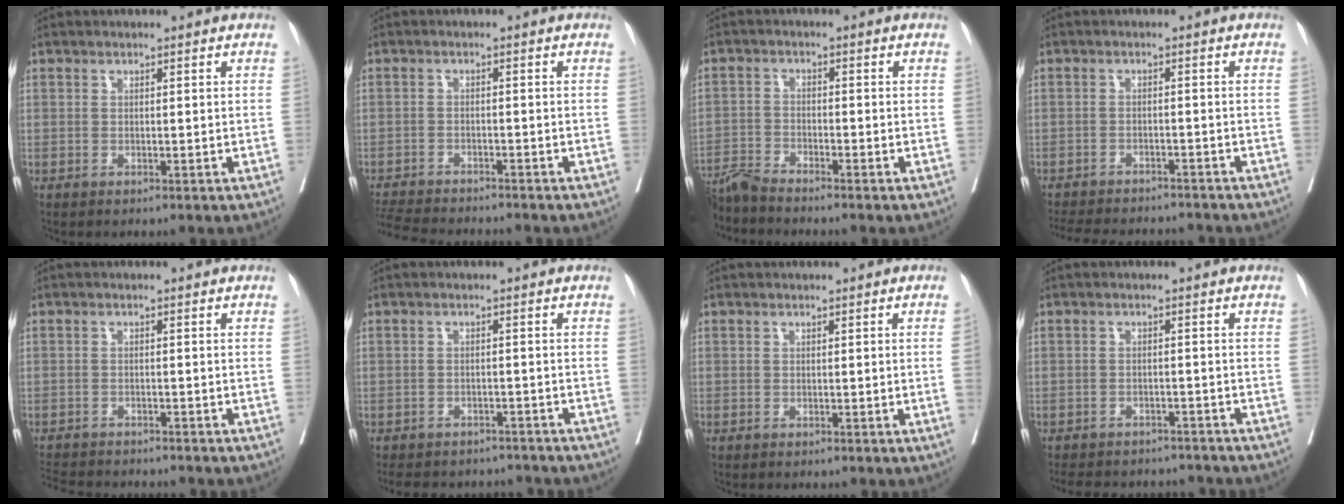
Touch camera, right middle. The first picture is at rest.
{"total": 9.8, "force": [-9.2, 1.0, 3.3], "torque": [-0.051, -0.010, -0.141]}
{"total": 4.8, "force": [-4.6, -0.5, 1.0], "torque": [-0.013, -0.020, -0.091]}
{"total": 14.4, "force": [-13.1, 3.3, 4.8], "torque": [-0.104, -0.007, -0.175]}
{"total": 8.6, "force": [-8.0, 1.6, 2.7], "torque": [-0.045, -0.007, -0.118]}
{"total": 10.9, "force": [-9.8, 3.9, 2.4], "torque": [-0.044, 0.011, -0.118]}
{"total": 1.2, "force": [-0.1, -0.6, 1.0], "torque": [-0.012, -0.002, -0.001]}
{"total": 12.4, "force": [-11.2, 4.1, 3.2], "torque": [-0.063, 0.010, -0.138]}